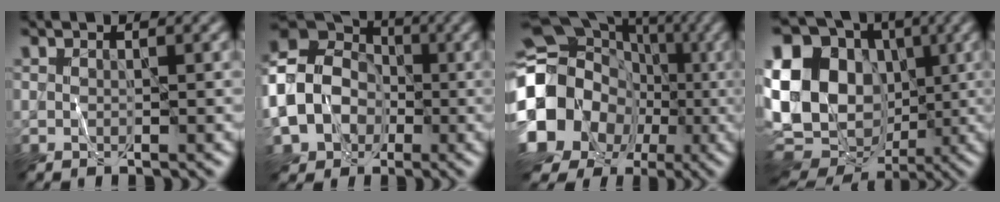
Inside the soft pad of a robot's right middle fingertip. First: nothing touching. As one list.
[{"total": 13.9, "force": [-3.4, 12.1, 5.9], "torque": [-0.154, -0.006, -0.084]}, {"total": 18.5, "force": [-3.9, 15.8, 8.9], "torque": [-0.196, 0.000, -0.099]}, {"total": 20.0, "force": [1.6, 16.4, 11.4], "torque": [-0.234, 0.032, 0.008]}]